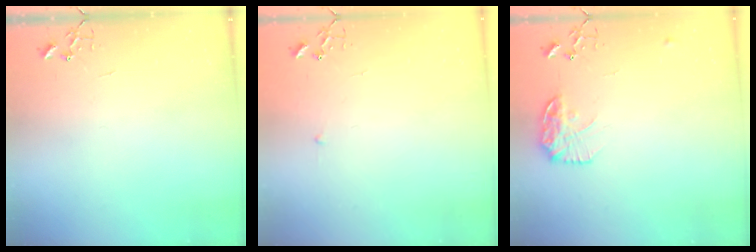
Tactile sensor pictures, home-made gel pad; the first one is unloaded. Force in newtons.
{"total": 2.3, "press": 2.3, "slide": 0.3}
{"total": 12.3, "press": 12.3, "slide": 0.5}